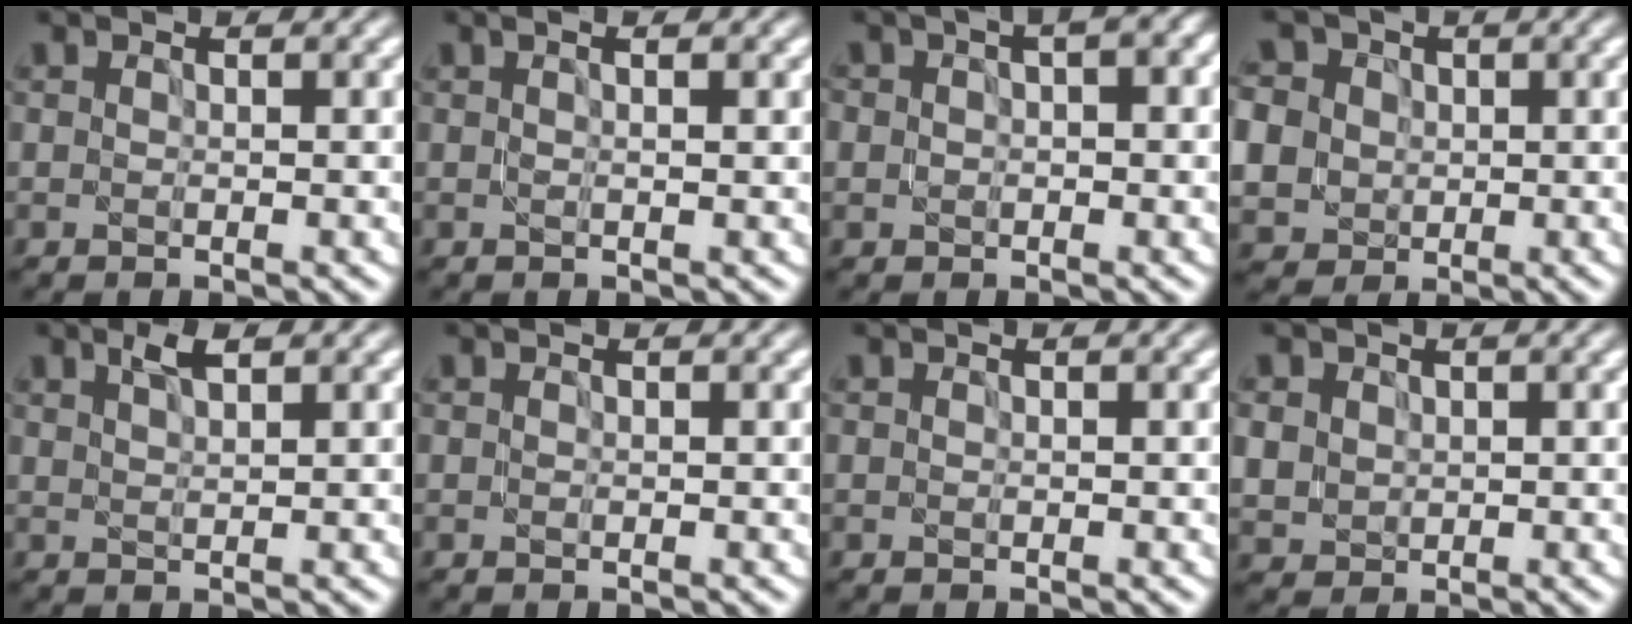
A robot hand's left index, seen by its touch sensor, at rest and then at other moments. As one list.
[{"total": 1.9, "force": [0.8, 0.7, 1.6], "torque": [-0.012, -0.005, -0.004]}, {"total": 3.9, "force": [0.8, 2.4, 2.9], "torque": [-0.034, 0.012, 0.008]}, {"total": 9.6, "force": [1.1, 8.7, 3.8], "torque": [-0.101, 0.018, 0.005]}, {"total": 1.7, "force": [1.2, 0.4, 1.1], "torque": [-0.022, 0.005, 0.021]}, {"total": 0.0}, {"total": 0.0}, {"total": 2.4, "force": [0.7, 2.2, 0.9], "torque": [-0.029, 0.000, 0.020]}]